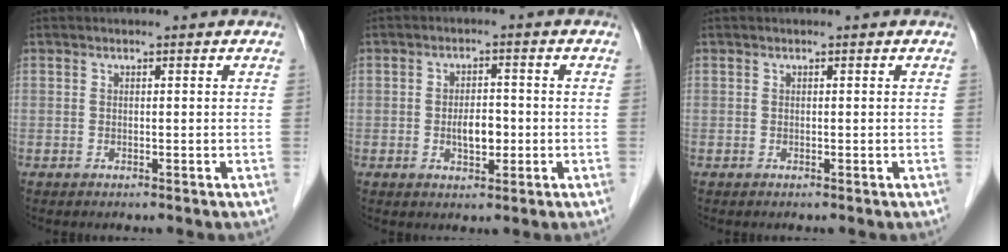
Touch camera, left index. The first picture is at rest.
{"total": 3.8, "force": [-0.8, 1.8, 3.3], "torque": [-0.056, 0.002, -0.011]}
{"total": 0.0}